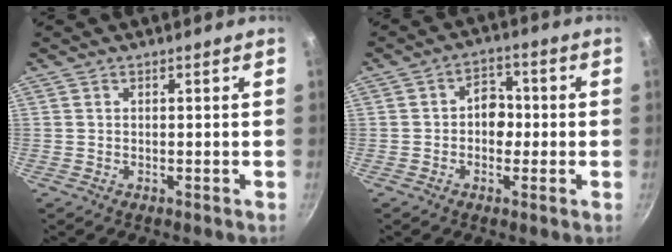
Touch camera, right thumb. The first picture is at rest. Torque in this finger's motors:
{"motor_torque": [0.62, 0.52, 0.06, -0.12, 0.17]}